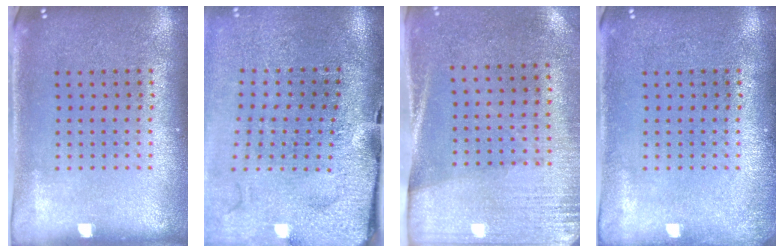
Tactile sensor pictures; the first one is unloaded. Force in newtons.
{"total": 4.4, "press": 3.4, "slide": 2.7}
{"total": 2.7, "press": 2.4, "slide": 1.4}
{"total": 0.9, "press": 0.9, "slide": 0.2}